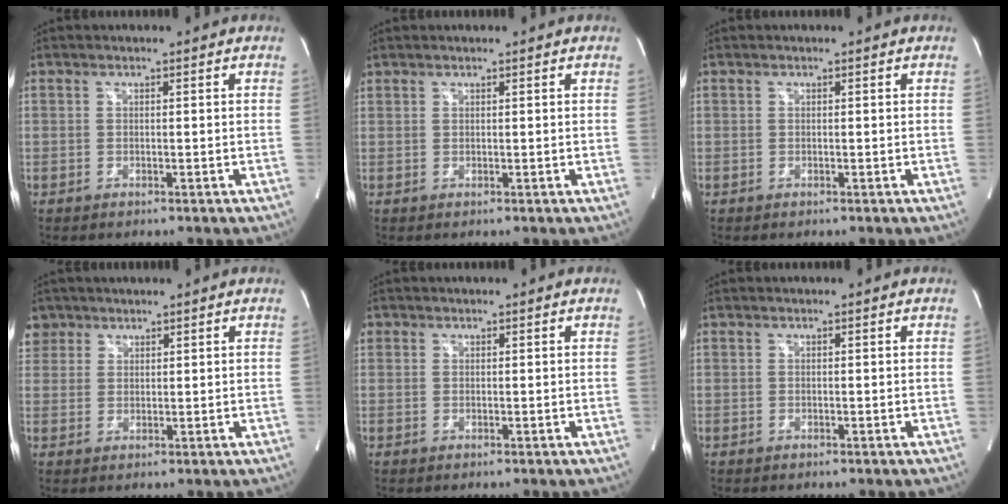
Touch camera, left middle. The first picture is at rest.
{"total": 0.8, "force": [0.8, 0.1, 0.1], "torque": [-0.010, 0.013, 0.020]}
{"total": 0.0}
{"total": 4.8, "force": [3.1, 3.6, 0.1], "torque": [0.002, 0.014, 0.063]}
{"total": 0.9, "force": [0.4, 0.8, 0.1], "torque": [0.004, 0.008, 0.006]}
{"total": 0.0}